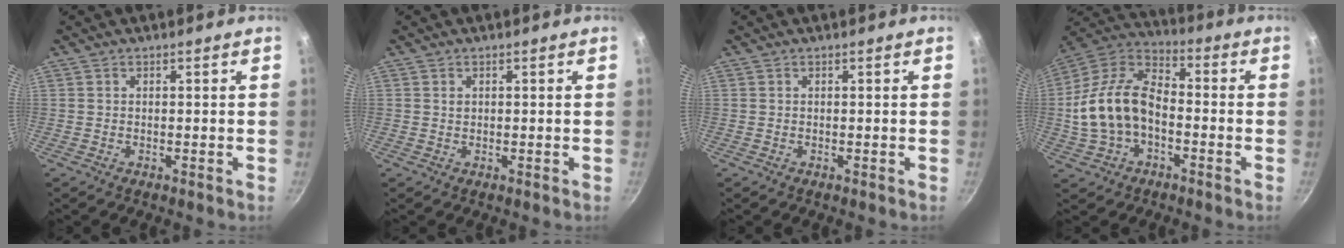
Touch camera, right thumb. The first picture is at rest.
{"total": 0.7, "force": [0.2, 0.6, 0.3], "torque": [-0.002, 0.000, 0.004]}
{"total": 0.0}
{"total": 16.3, "force": [-2.4, 10.3, 12.4], "torque": [-0.216, 0.044, -0.057]}